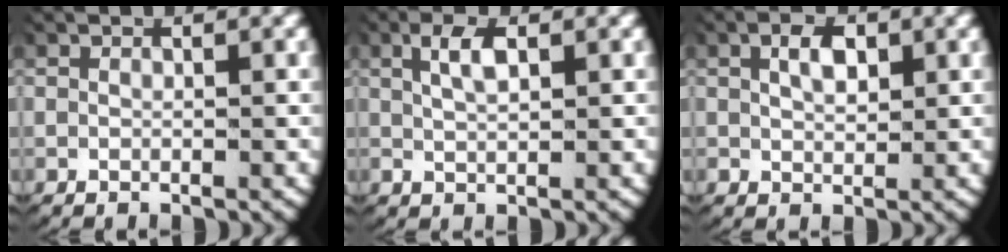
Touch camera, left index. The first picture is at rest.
{"total": 2.5, "force": [1.0, 1.0, 2.1], "torque": [-0.037, 0.002, 0.022]}
{"total": 2.4, "force": [0.9, 1.4, 1.8], "torque": [-0.028, -0.004, 0.020]}